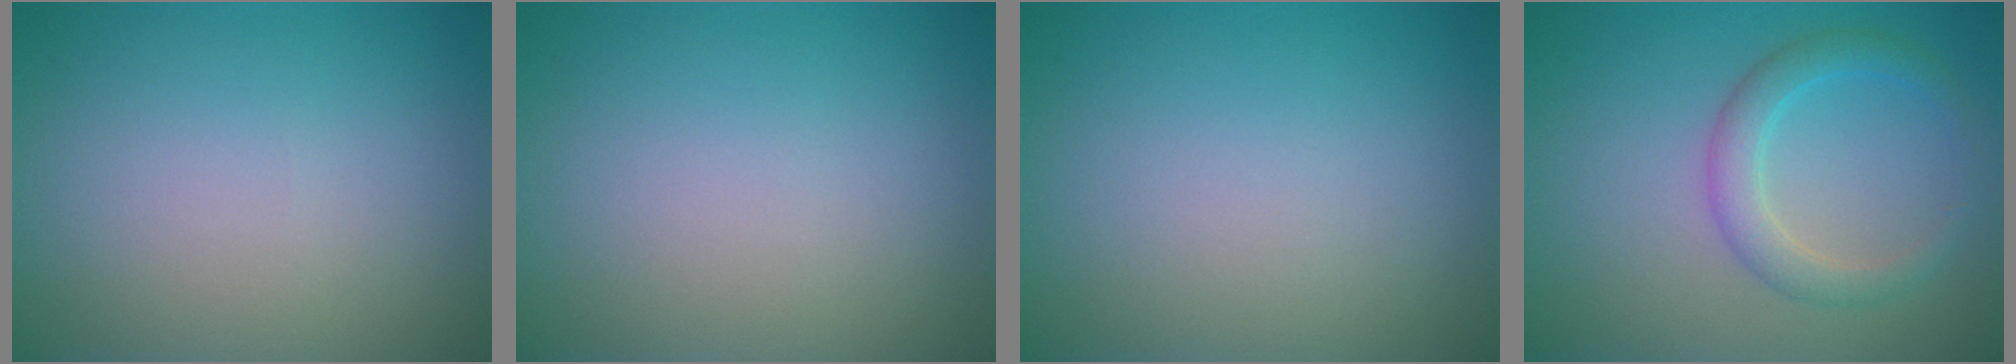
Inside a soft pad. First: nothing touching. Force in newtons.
{"total": 0.0}
{"total": 0.0}
{"total": 2.8, "press": 2.8, "slide": 0.0}